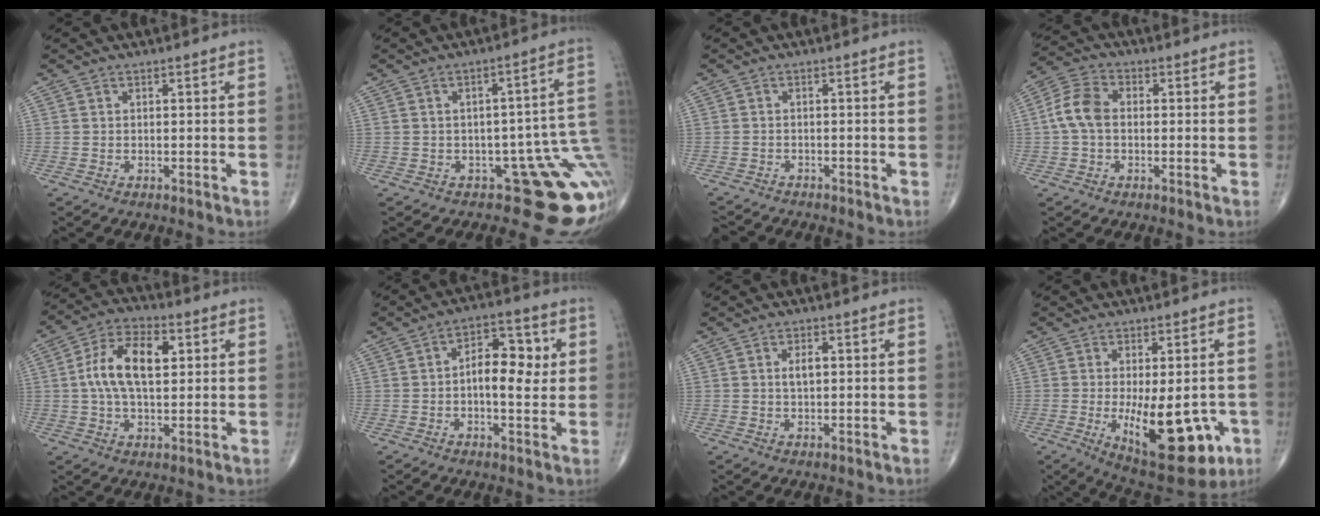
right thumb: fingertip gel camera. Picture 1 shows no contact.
{"total": 13.5, "force": [-4.5, 6.3, 11.1], "torque": [-0.059, 0.051, -0.051]}
{"total": 4.3, "force": [-3.9, 1.6, 0.5], "torque": [-0.012, 0.009, -0.060]}
{"total": 7.1, "force": [0.0, 4.8, 5.2], "torque": [-0.106, 0.023, -0.010]}
{"total": 12.5, "force": [2.1, 6.7, 10.4], "torque": [-0.185, 0.016, 0.033]}
{"total": 9.3, "force": [0.6, 4.9, 7.9], "torque": [-0.097, 0.015, 0.003]}
{"total": 2.4, "force": [0.4, 1.2, 2.1], "torque": [-0.035, 0.002, 0.006]}
{"total": 17.3, "force": [-4.6, 7.4, 14.9], "torque": [-0.188, -0.014, -0.044]}